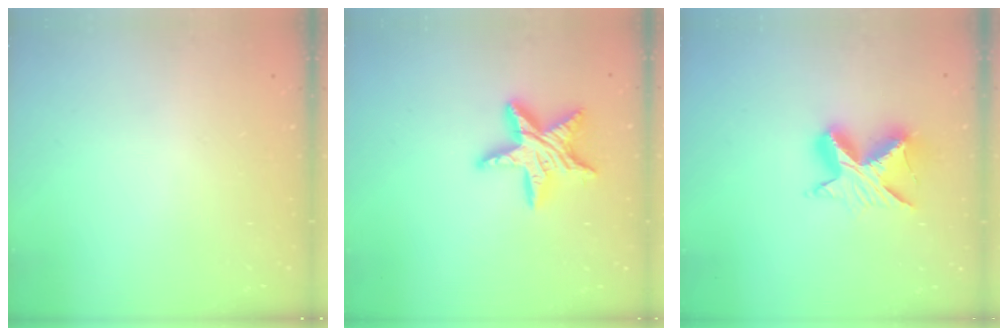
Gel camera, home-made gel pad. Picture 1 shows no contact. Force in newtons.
{"total": 15.1, "press": 15.0, "slide": 0.9}
{"total": 10.8, "press": 10.7, "slide": 0.7}